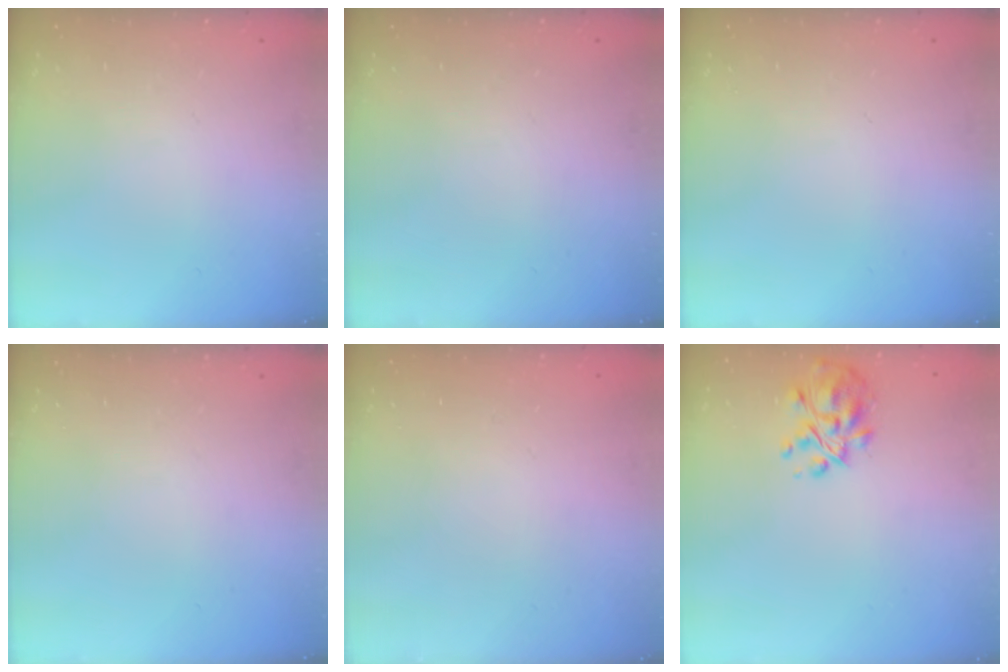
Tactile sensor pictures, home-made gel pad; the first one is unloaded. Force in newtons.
{"total": 0.0}
{"total": 0.0}
{"total": 0.0}
{"total": 1.9, "press": 1.9, "slide": 0.2}
{"total": 8.6, "press": 8.1, "slide": 2.9}